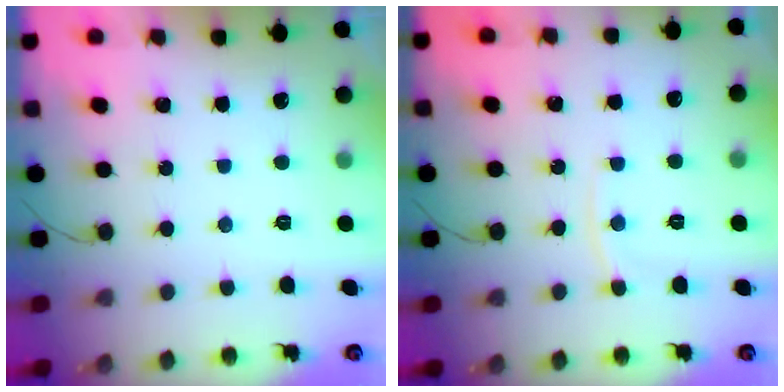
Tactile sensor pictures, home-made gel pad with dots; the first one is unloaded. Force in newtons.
{"total": 4.0, "press": 4.0, "slide": 0.2}